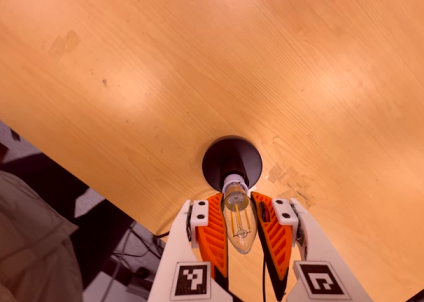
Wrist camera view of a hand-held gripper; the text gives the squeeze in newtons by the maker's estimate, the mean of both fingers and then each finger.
{"total": 22.1, "left": 21.2, "right": 23.0}